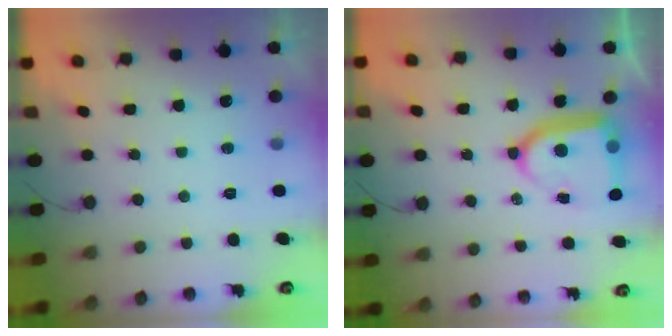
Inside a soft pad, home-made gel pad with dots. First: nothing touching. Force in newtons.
{"total": 15.7, "press": 15.7, "slide": 1.5}